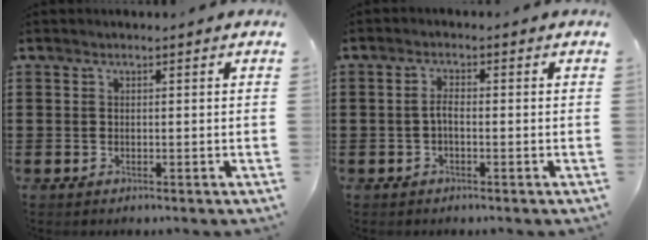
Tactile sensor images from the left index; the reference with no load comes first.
{"total": 2.0, "force": [-0.6, 0.7, 1.8], "torque": [-0.041, 0.001, -0.015]}